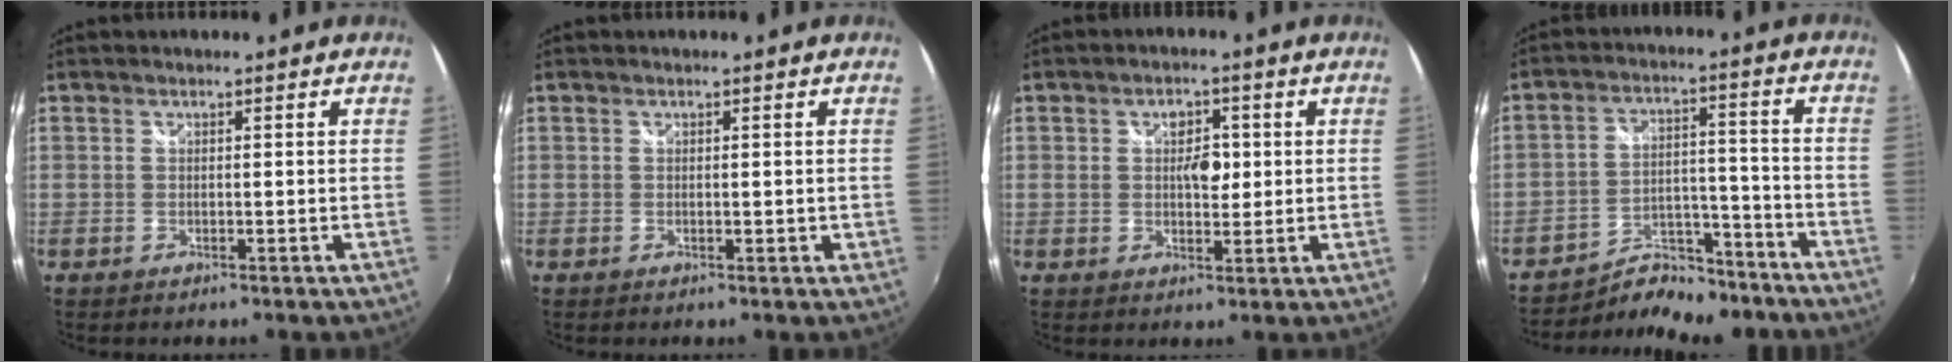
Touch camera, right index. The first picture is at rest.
{"total": 1.0, "force": [-0.1, 0.6, 0.8], "torque": [-0.009, 0.000, -0.001]}
{"total": 4.3, "force": [0.6, 3.0, 3.1], "torque": [-0.044, 0.008, 0.010]}
{"total": 10.6, "force": [-10.0, 2.9, 1.8], "torque": [-0.032, 0.021, -0.142]}